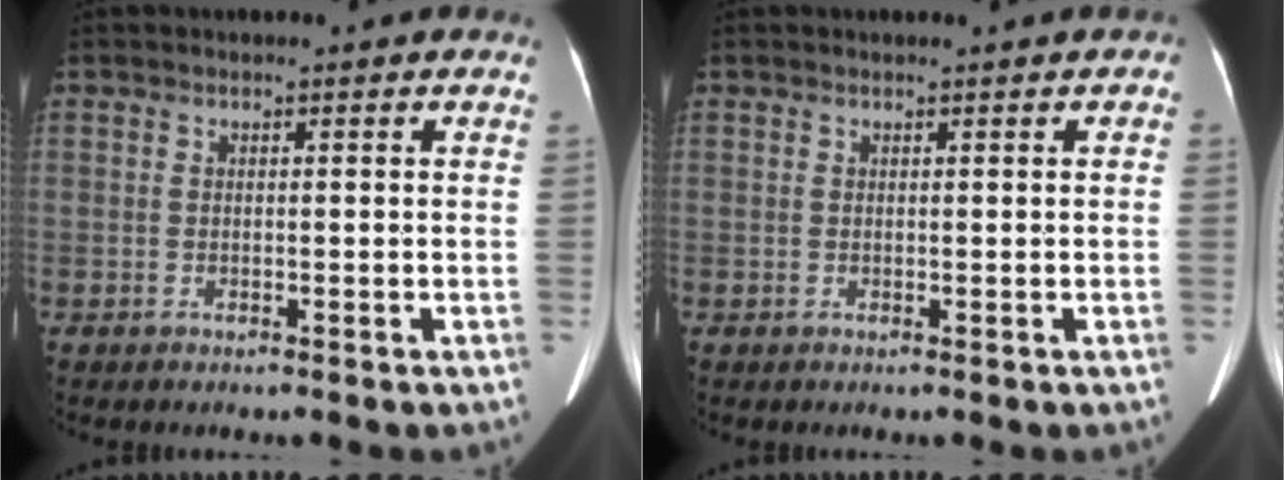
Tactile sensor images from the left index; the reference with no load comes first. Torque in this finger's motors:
{"motor_torque": [0.06, -0.19, -0.07, -0.01]}